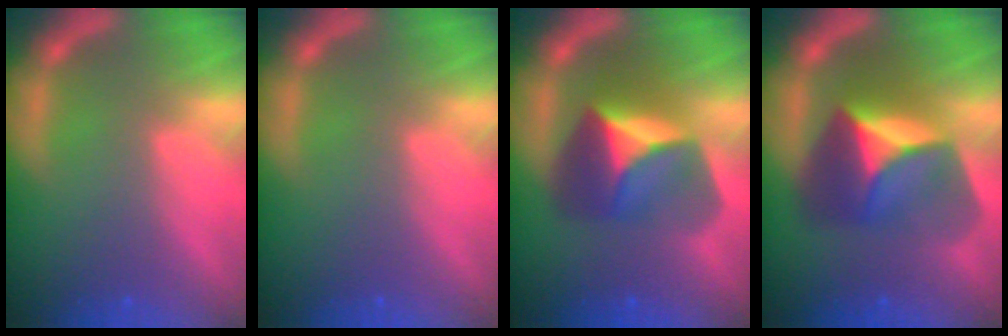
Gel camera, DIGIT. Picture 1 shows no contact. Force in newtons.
{"total": 0.0}
{"total": 7.4}
{"total": 8.5}